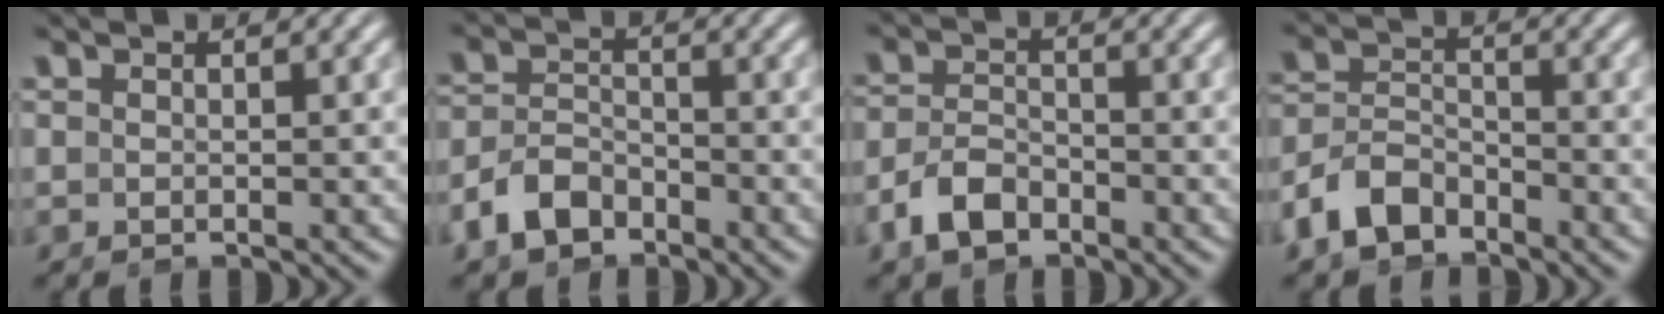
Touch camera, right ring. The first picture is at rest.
{"total": 4.2, "force": [-3.3, 2.3, 1.2], "torque": [-0.018, -0.010, -0.058]}
{"total": 3.6, "force": [-2.8, 1.8, 1.3], "torque": [-0.019, -0.008, -0.050]}
{"total": 5.2, "force": [-3.9, 3.0, 1.6], "torque": [-0.031, -0.016, -0.066]}